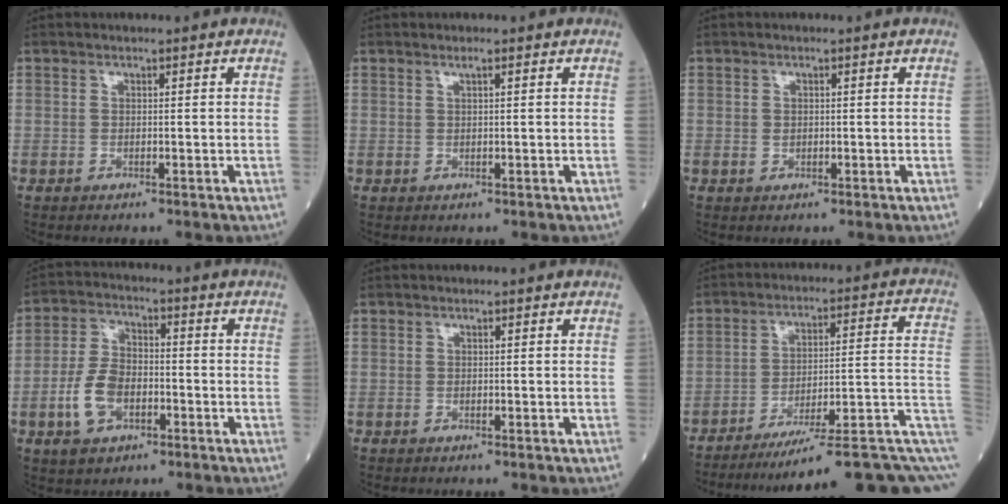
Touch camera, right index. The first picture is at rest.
{"total": 0.7, "force": [0.4, -0.1, 0.6], "torque": [-0.014, 0.001, 0.009]}
{"total": 0.9, "force": [0.0, 0.8, 0.4], "torque": [-0.007, 0.000, 0.003]}
{"total": 8.5, "force": [-2.8, 5.1, 6.2], "torque": [-0.137, 0.010, -0.052]}
{"total": 0.0}
{"total": 19.0, "force": [-12.7, 0.0, 14.0], "torque": [-0.115, 0.047, -0.183]}